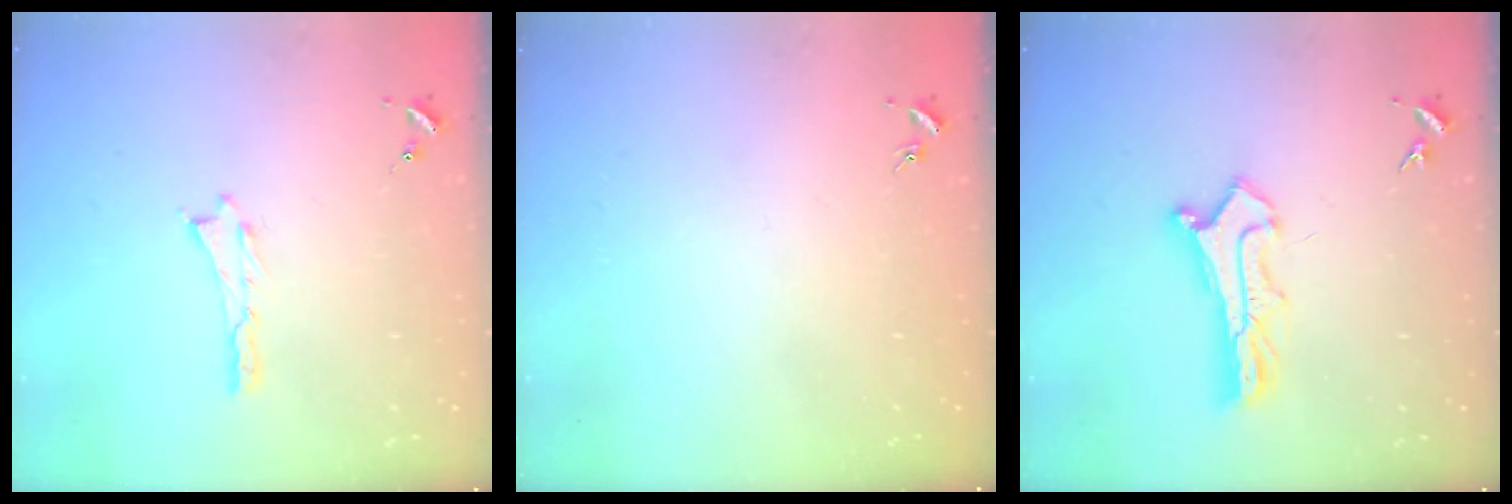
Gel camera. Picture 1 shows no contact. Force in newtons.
{"total": 0.0}
{"total": 2.6, "press": 2.6, "slide": 0.2}